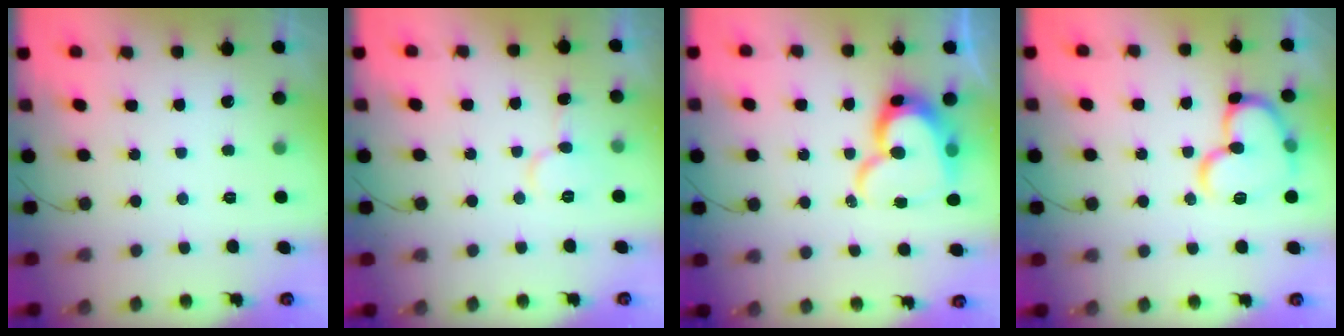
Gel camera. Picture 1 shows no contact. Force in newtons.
{"total": 7.2, "press": 7.2, "slide": 0.7}
{"total": 16.2, "press": 16.2, "slide": 1.5}
{"total": 15.1, "press": 15.0, "slide": 1.6}